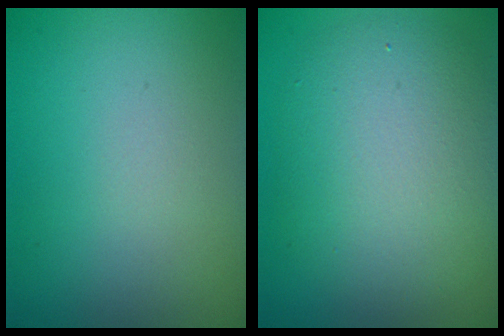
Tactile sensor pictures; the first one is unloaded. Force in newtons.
{"total": 6.8, "press": 6.8, "slide": 0.3}